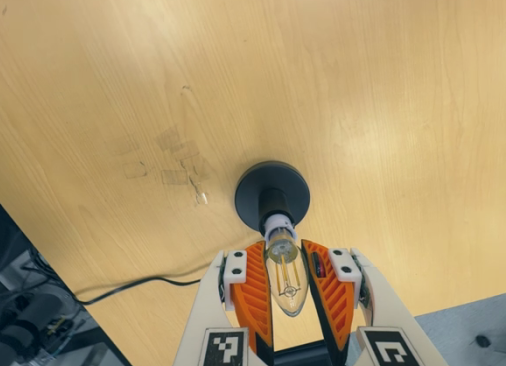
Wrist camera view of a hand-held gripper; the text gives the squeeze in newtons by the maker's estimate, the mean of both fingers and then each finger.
{"total": 12.8, "left": 12.4, "right": 13.3}